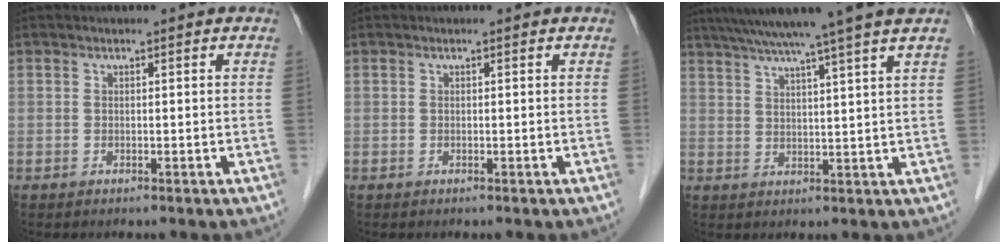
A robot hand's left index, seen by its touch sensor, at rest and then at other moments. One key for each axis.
{"total": 0.0}
{"total": 13.3, "fx": 10.8, "fy": -2.0, "fz": 7.6, "tx": -0.125, "ty": 0.009, "tz": 0.148}